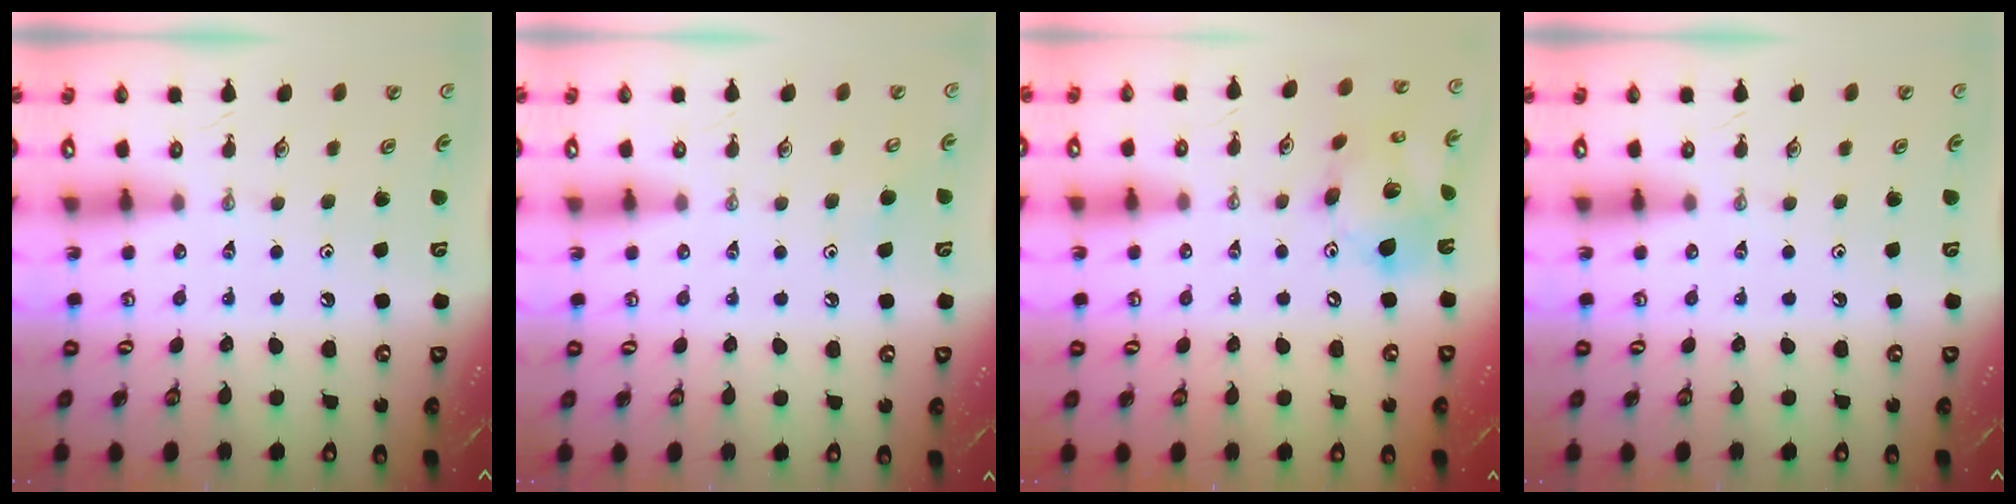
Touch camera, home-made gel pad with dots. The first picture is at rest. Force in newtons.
{"total": 3.9, "press": 3.9, "slide": 0.3}
{"total": 16.3, "press": 16.1, "slide": 2.5}
{"total": 0.0}